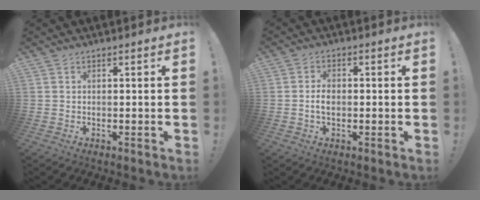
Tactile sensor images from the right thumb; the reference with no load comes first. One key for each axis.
{"total": 3.5, "fx": -0.3, "fy": 2.2, "fz": 2.7, "tx": -0.035, "ty": 0.004, "tz": -0.008}